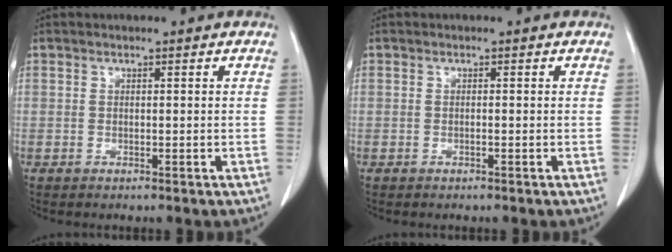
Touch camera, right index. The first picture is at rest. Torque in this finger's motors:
{"motor_torque": [0.13, -0.11, 0.04, 0.01]}